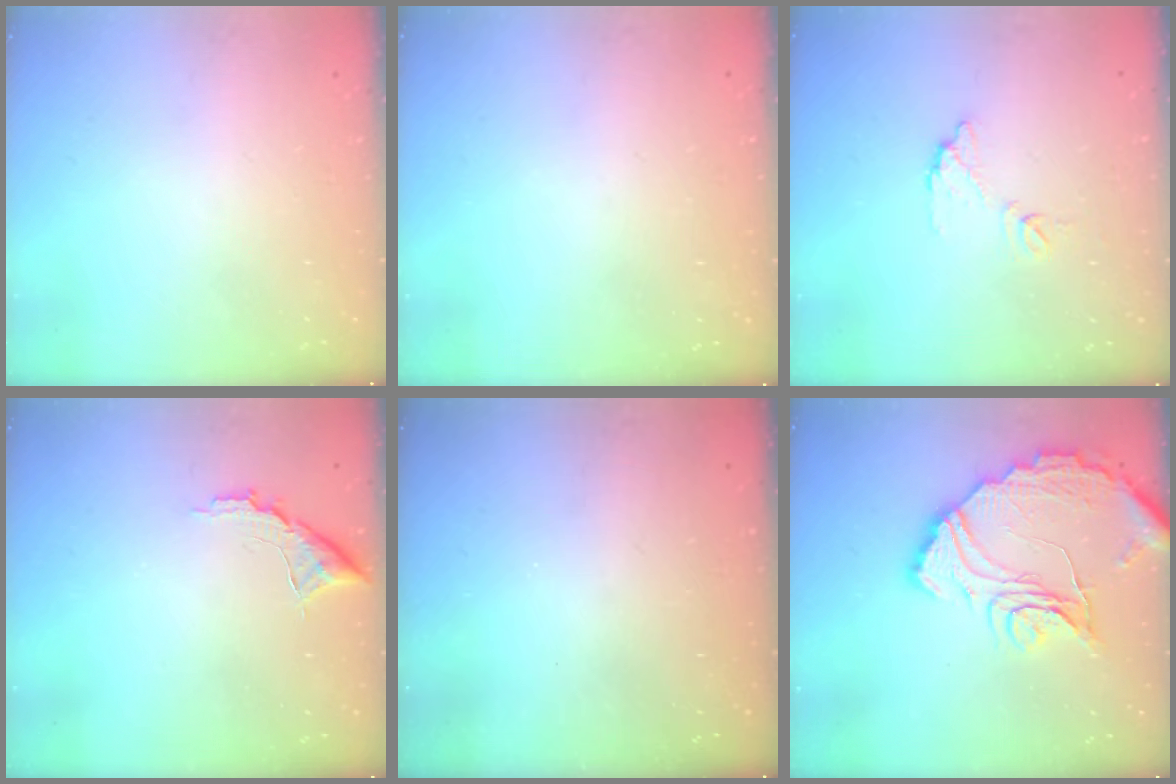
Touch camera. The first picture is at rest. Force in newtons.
{"total": 2.8, "press": 2.8, "slide": 0.1}
{"total": 6.5, "press": 6.5, "slide": 0.1}
{"total": 8.4, "press": 8.3, "slide": 0.5}
{"total": 3.2, "press": 3.2, "slide": 0.1}
{"total": 16.6, "press": 16.6, "slide": 1.0}